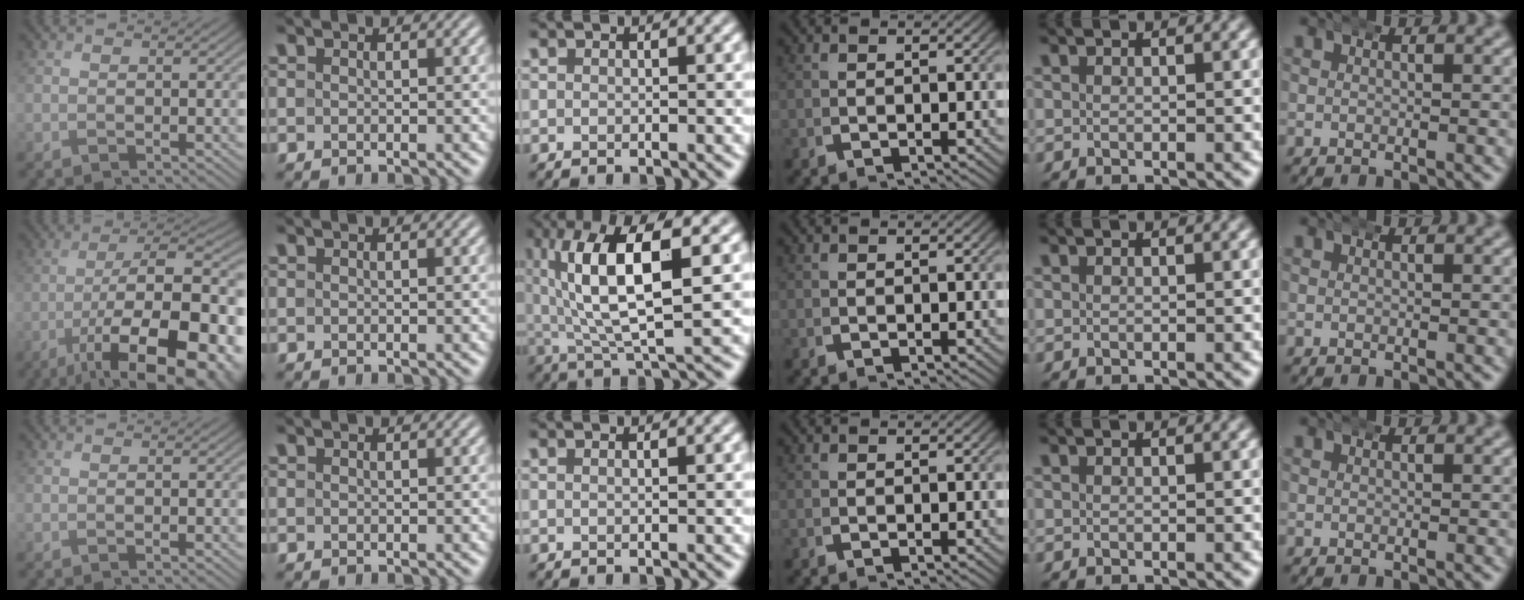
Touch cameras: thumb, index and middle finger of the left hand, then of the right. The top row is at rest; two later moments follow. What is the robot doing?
{"motion": "wrap", "object": "arm wrap"}